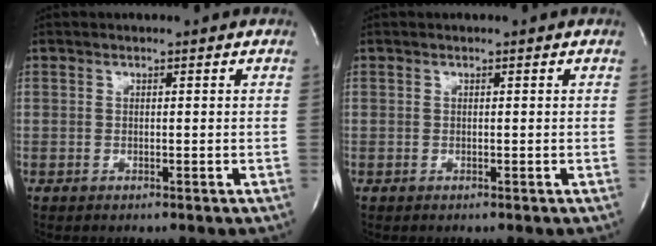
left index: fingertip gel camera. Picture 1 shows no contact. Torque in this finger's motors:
{"motor_torque": [0.00, 0.00, 0.00, 0.00]}